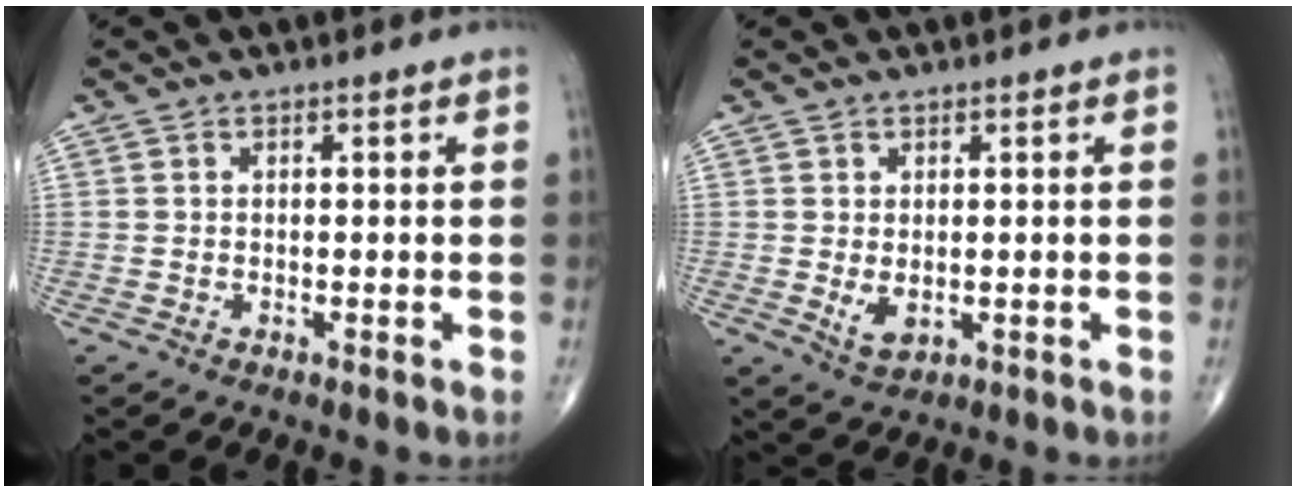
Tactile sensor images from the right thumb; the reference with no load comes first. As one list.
[{"total": 2.9, "force": [-0.1, 1.8, 2.3], "torque": [-0.034, -0.007, 0.007]}]